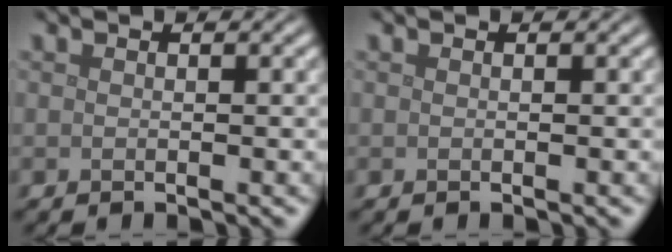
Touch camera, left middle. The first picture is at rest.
{"total": 0.0}